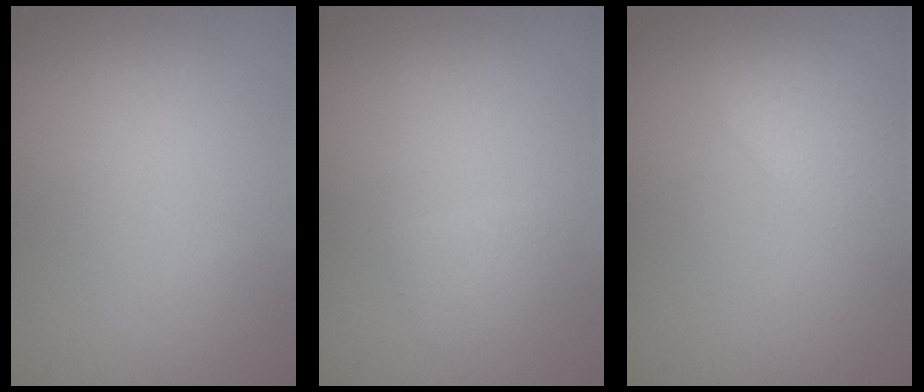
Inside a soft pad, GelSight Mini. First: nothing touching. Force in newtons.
{"total": 1.2, "press": 1.2, "slide": 0.1}
{"total": 2.6, "press": 2.6, "slide": 0.1}